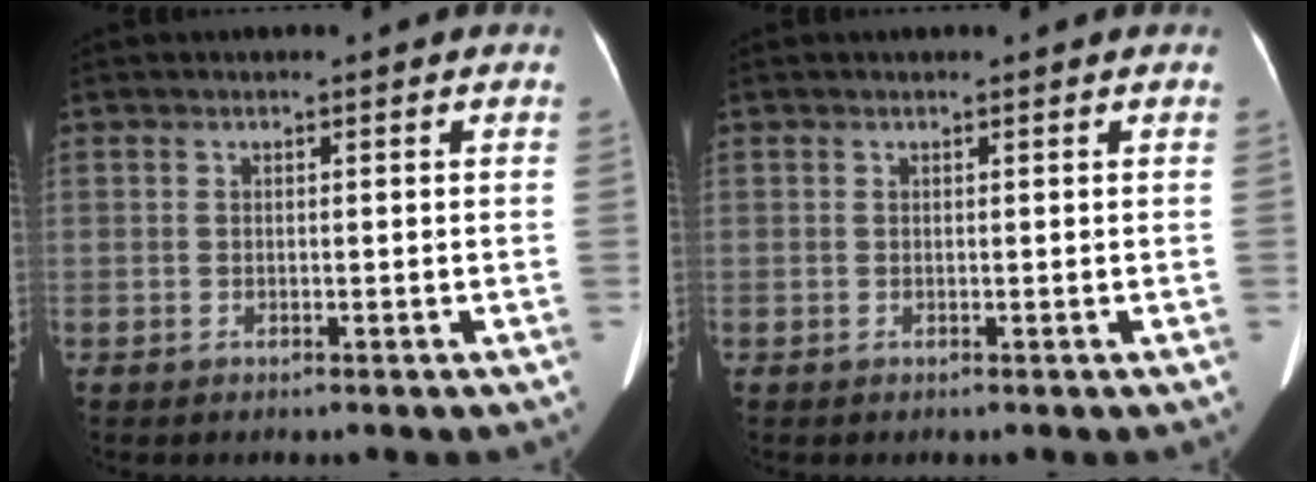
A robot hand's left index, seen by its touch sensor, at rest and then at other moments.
{"total": 0.6, "force": [0.6, 0.0, 0.2], "torque": [-0.004, 0.006, 0.007]}